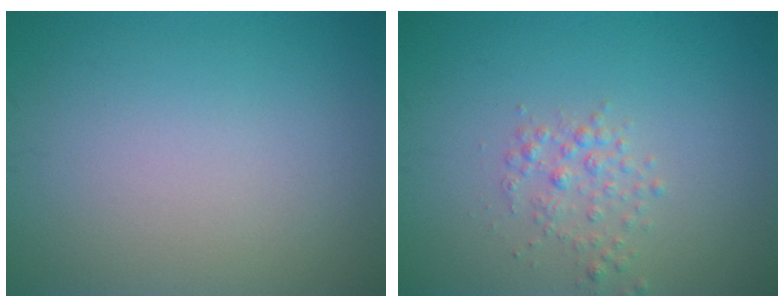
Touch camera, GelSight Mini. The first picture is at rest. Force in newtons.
{"total": 1.7, "press": 1.7, "slide": 0.1}